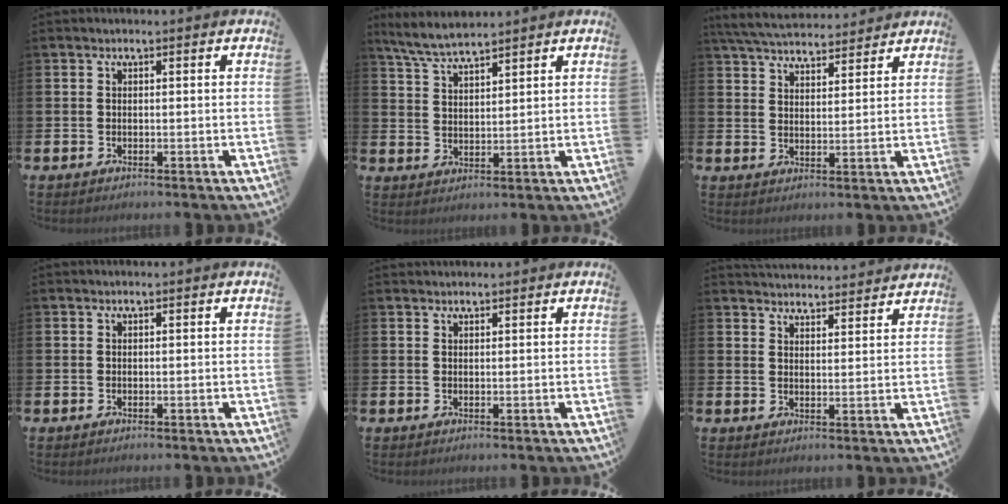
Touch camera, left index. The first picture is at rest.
{"total": 5.5, "force": [5.1, 0.5, 1.8], "torque": [-0.053, -0.016, 0.094]}
{"total": 5.7, "force": [5.6, 0.9, 1.0], "torque": [-0.042, -0.028, 0.101]}
{"total": 0.0}
{"total": 1.0, "force": [0.9, 0.1, 0.0], "torque": [0.011, -0.004, 0.015]}
{"total": 4.1, "force": [4.1, 0.3, -0.2], "torque": [0.005, -0.030, 0.072]}